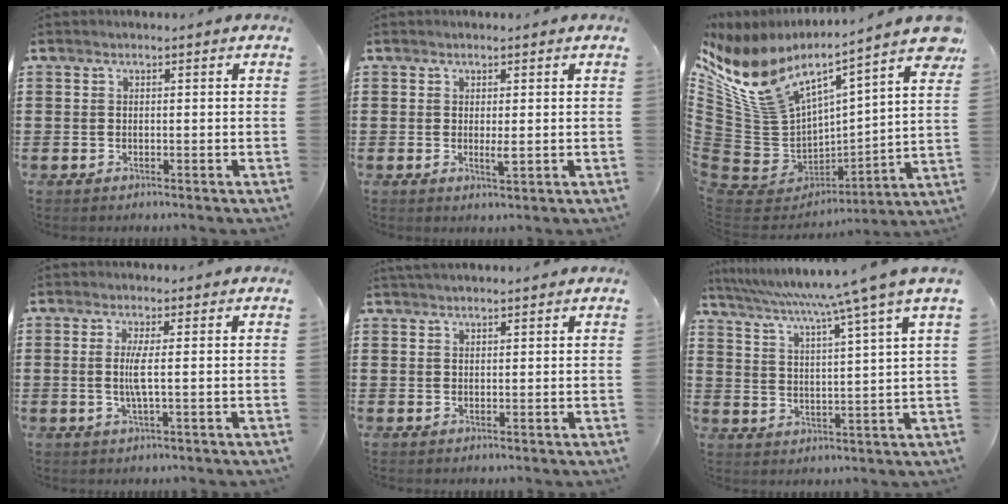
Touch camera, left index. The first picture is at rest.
{"total": 2.0, "force": [0.2, 0.3, 2.0], "torque": [-0.036, -0.004, 0.004]}
{"total": 11.3, "force": [7.5, 5.0, 6.8], "torque": [-0.157, -0.061, 0.130]}
{"total": 3.5, "force": [0.0, -0.1, 3.5], "torque": [-0.074, -0.009, -0.005]}
{"total": 1.7, "force": [1.6, 0.1, 0.5], "torque": [-0.013, 0.002, 0.031]}
{"total": 6.5, "force": [5.1, -1.4, 3.8], "torque": [-0.094, -0.040, 0.077]}